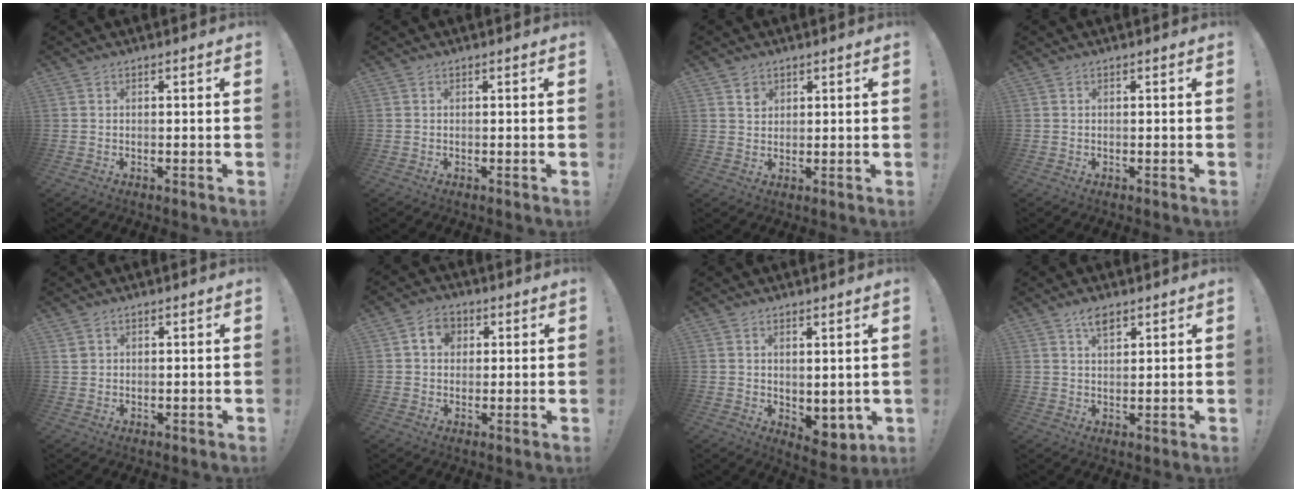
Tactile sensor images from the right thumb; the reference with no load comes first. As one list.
[{"total": 0.0}, {"total": 2.6, "force": [1.6, 2.0, 0.5], "torque": [0.009, -0.012, 0.026]}, {"total": 0.0}, {"total": 1.8, "force": [1.1, 1.4, 0.4], "torque": [-0.001, -0.003, 0.022]}, {"total": 6.6, "force": [2.1, 5.1, 3.6], "torque": [-0.049, 0.004, 0.037]}, {"total": 4.9, "force": [0.4, 3.7, 3.3], "torque": [-0.014, -0.017, 0.017]}, {"total": 4.8, "force": [3.4, 2.2, 2.6], "torque": [-0.036, -0.017, 0.058]}]